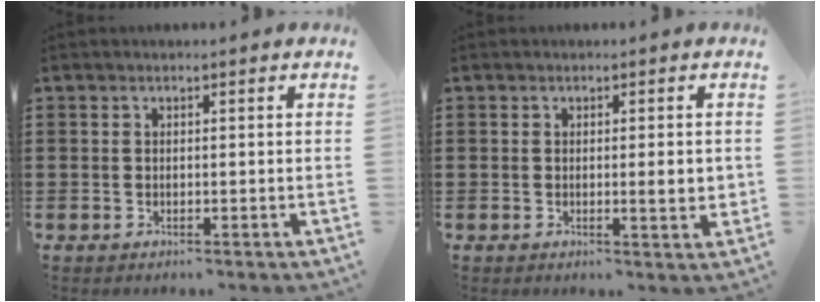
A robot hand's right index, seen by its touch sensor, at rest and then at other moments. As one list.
[{"total": 3.2, "force": [0.0, 0.6, 3.1], "torque": [-0.055, 0.000, 0.001]}]